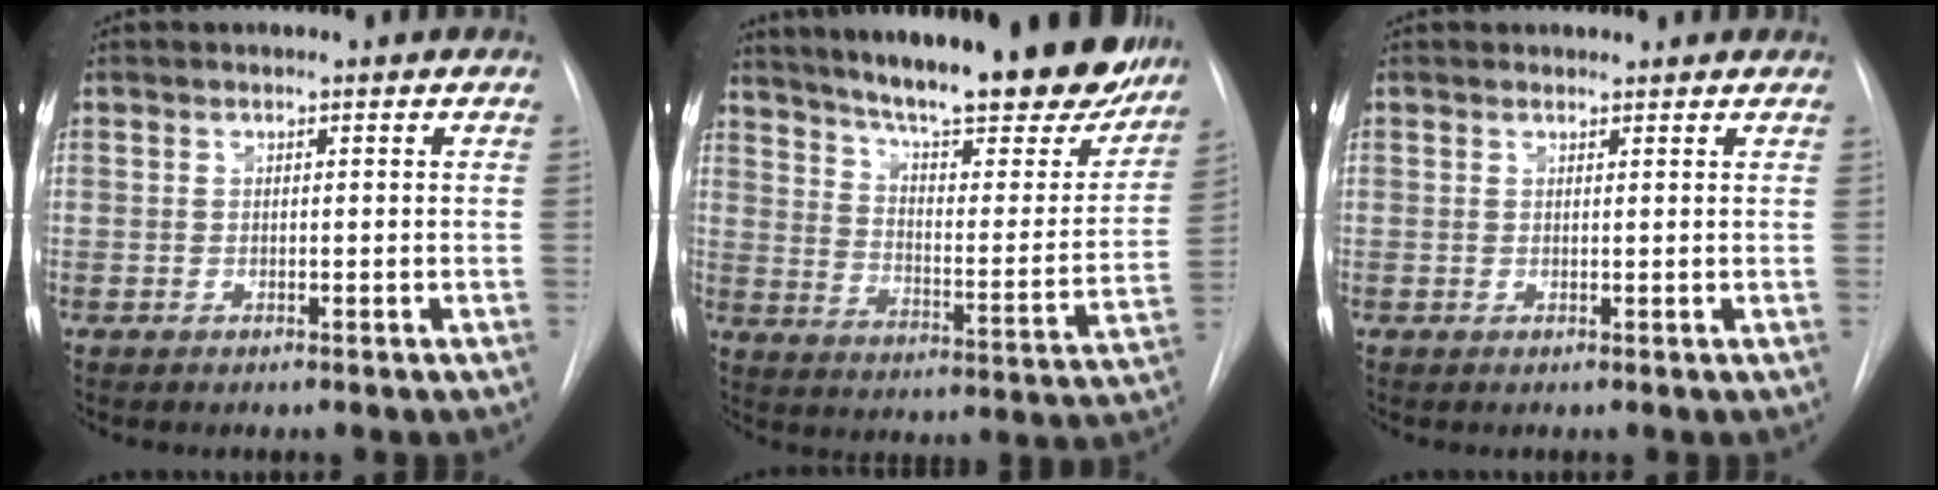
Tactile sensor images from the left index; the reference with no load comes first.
{"total": 29.2, "force": [24.1, 5.7, 15.4], "torque": [-0.235, -0.049, 0.318]}
{"total": 2.1, "force": [2.0, 0.6, 0.1], "torque": [-0.008, 0.009, 0.021]}